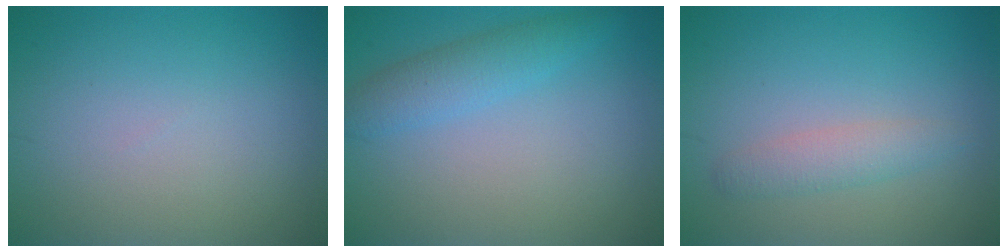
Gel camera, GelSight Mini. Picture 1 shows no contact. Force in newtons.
{"total": 2.7, "press": 2.7, "slide": 0.1}
{"total": 2.0, "press": 2.0, "slide": 0.1}